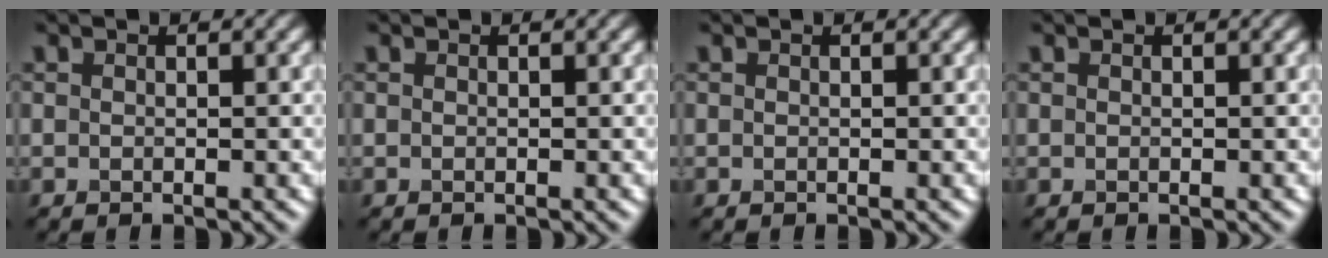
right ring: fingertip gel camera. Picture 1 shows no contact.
{"total": 0.0}
{"total": 0.0}
{"total": 0.0}